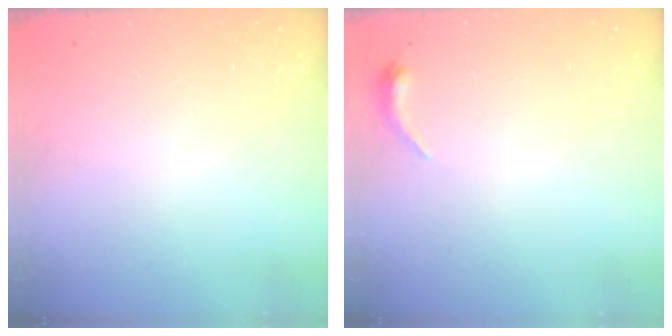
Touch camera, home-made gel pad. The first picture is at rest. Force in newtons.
{"total": 4.8, "press": 4.7, "slide": 0.9}